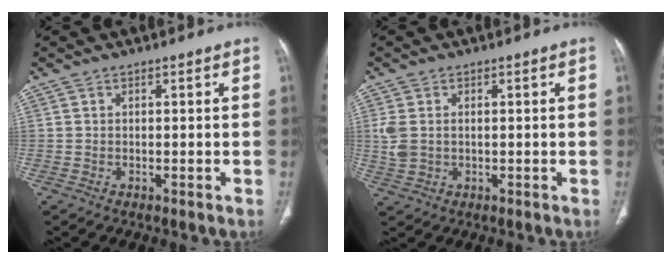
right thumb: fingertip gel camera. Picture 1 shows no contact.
{"total": 4.4, "force": [0.4, 3.0, 3.2], "torque": [-0.088, 0.006, 0.014]}